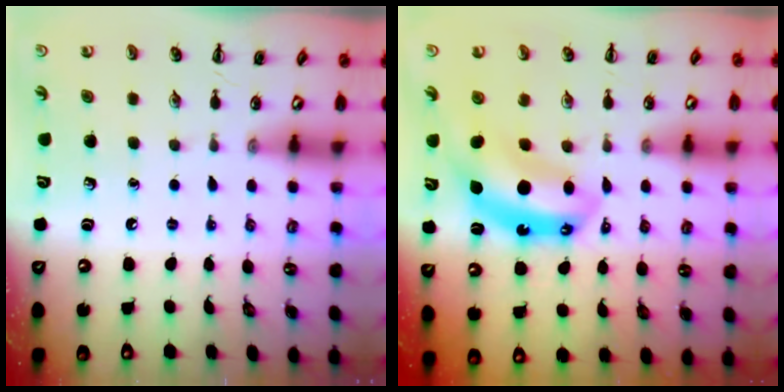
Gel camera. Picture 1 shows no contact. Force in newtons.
{"total": 7.8, "press": 7.6, "slide": 2.0}